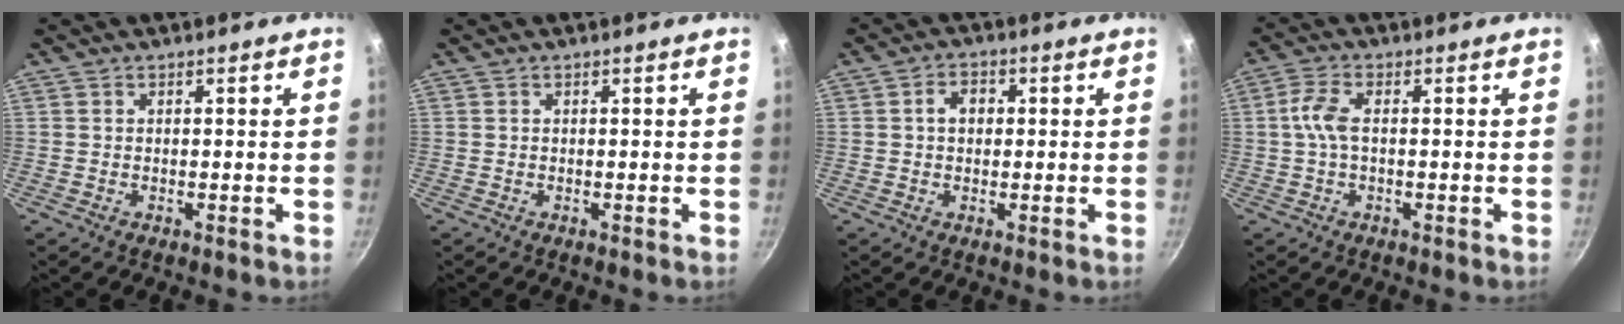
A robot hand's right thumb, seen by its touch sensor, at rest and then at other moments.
{"total": 0.0}
{"total": 3.6, "force": [0.4, 2.8, 2.3], "torque": [-0.021, 0.009, 0.004]}
{"total": 4.6, "force": [0.1, 2.0, 4.1], "torque": [-0.099, 0.012, -0.004]}